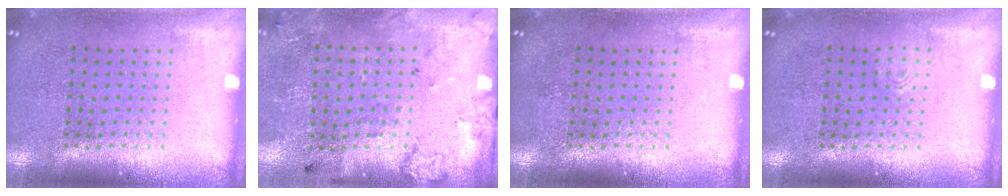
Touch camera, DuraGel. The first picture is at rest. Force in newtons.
{"total": 2.3, "press": 1.4, "slide": 1.9}
{"total": 0.0}
{"total": 0.5, "press": 0.5, "slide": 0.1}